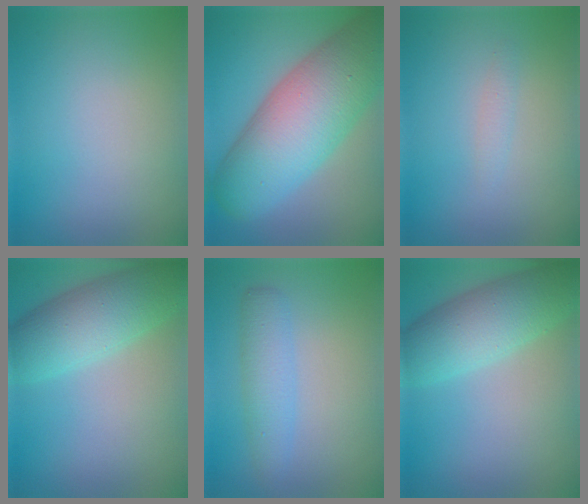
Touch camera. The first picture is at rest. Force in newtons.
{"total": 13.2, "press": 13.2, "slide": 0.4}
{"total": 0.9, "press": 0.9, "slide": 0.0}
{"total": 6.9, "press": 6.9, "slide": 0.3}
{"total": 2.9, "press": 2.9, "slide": 0.1}
{"total": 7.1, "press": 7.0, "slide": 0.3}